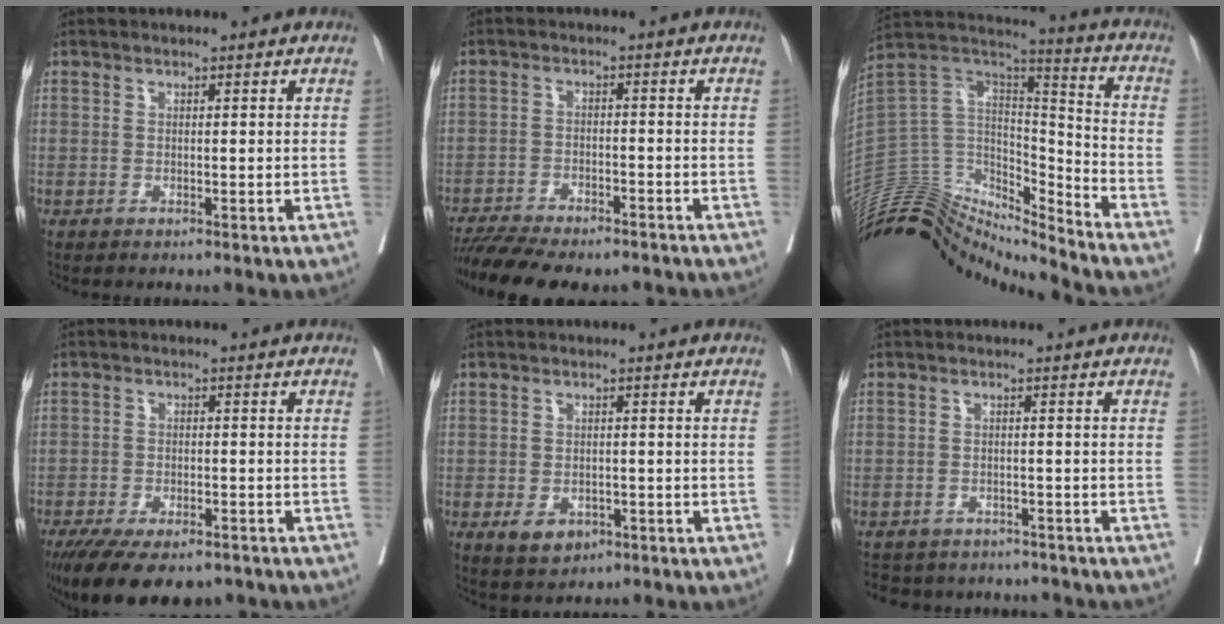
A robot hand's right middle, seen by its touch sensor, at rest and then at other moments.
{"total": 13.2, "force": [-11.5, 3.1, 5.6], "torque": [-0.103, -0.002, -0.168]}
{"total": 17.2, "force": [-16.5, 4.2, 2.6], "torque": [-0.042, 0.092, -0.290]}
{"total": 13.6, "force": [-10.1, 5.3, 7.5], "torque": [-0.141, -0.019, -0.148]}
{"total": 4.1, "force": [-2.1, 2.8, 2.2], "torque": [-0.033, -0.001, -0.022]}
{"total": 9.7, "force": [-8.9, 3.4, 1.6], "torque": [-0.030, 0.013, -0.110]}